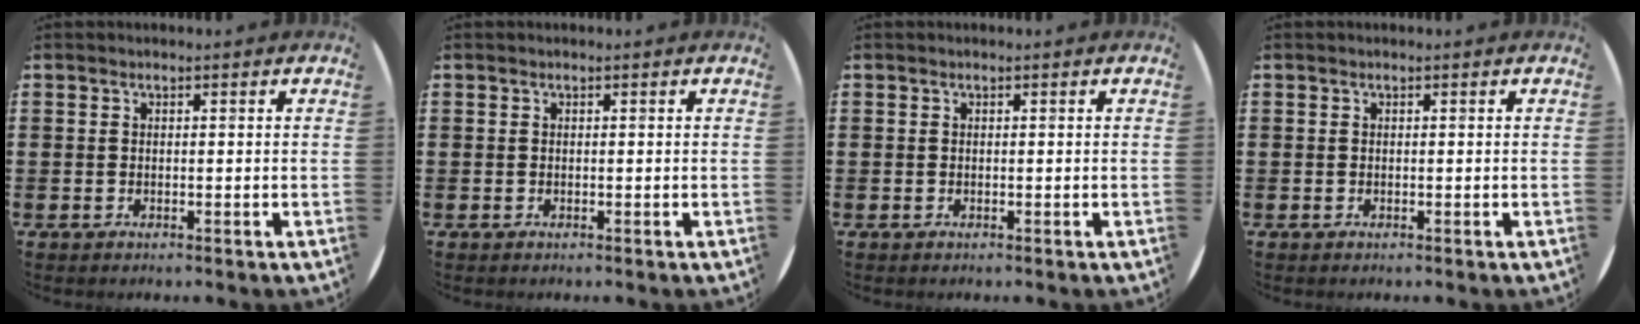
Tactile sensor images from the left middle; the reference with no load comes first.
{"total": 0.0}
{"total": 0.0}
{"total": 0.0}